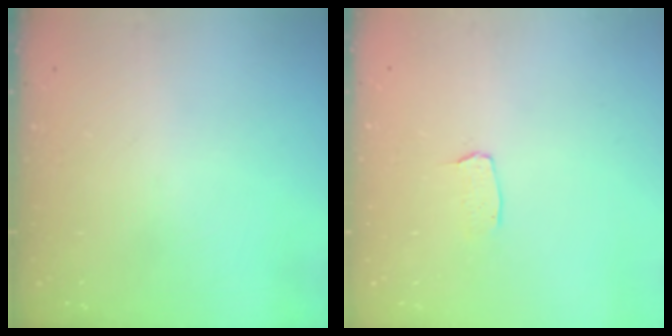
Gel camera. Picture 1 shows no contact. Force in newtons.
{"total": 2.9, "press": 2.9, "slide": 0.2}